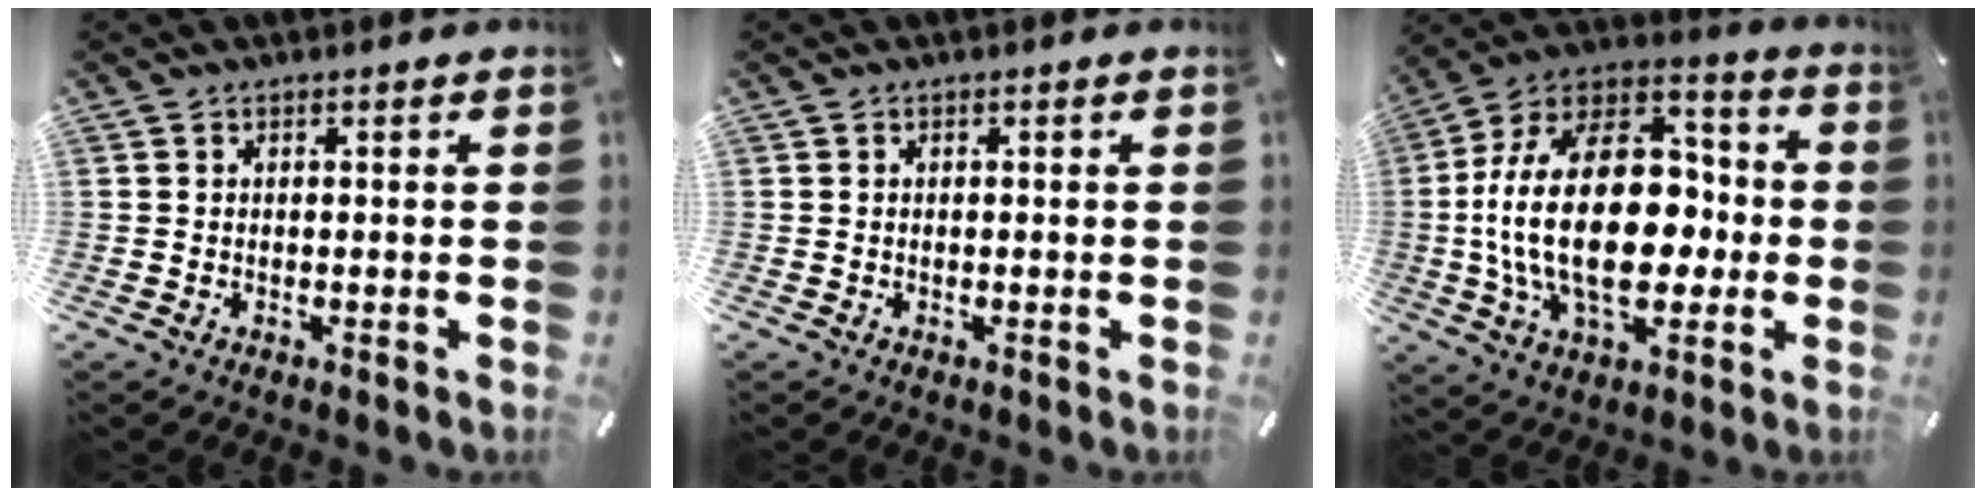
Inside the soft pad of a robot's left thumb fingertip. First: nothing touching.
{"total": 0.0}
{"total": 28.8, "force": [-1.9, 18.1, 22.3], "torque": [-0.426, 0.003, -0.027]}